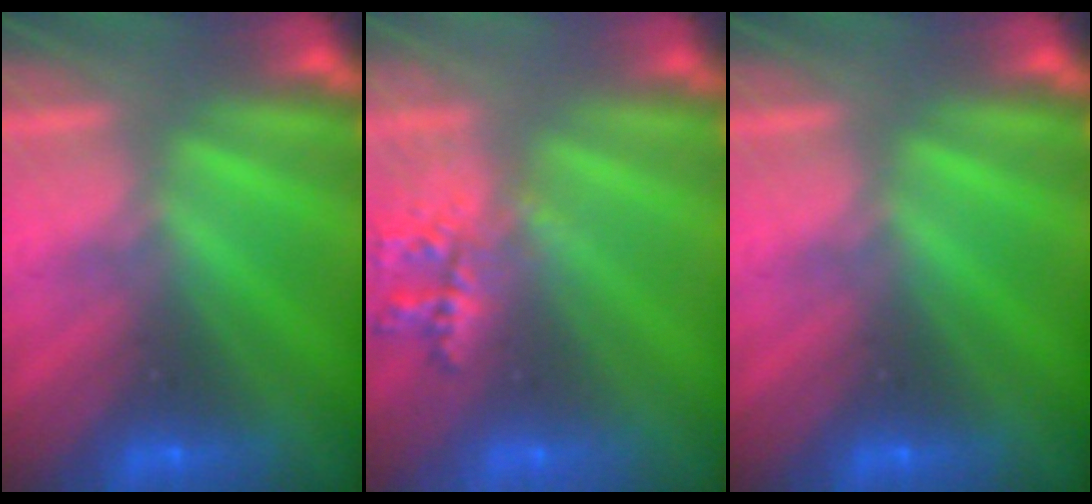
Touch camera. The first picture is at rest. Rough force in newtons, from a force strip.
{"total": 2.3}
{"total": 0.0}